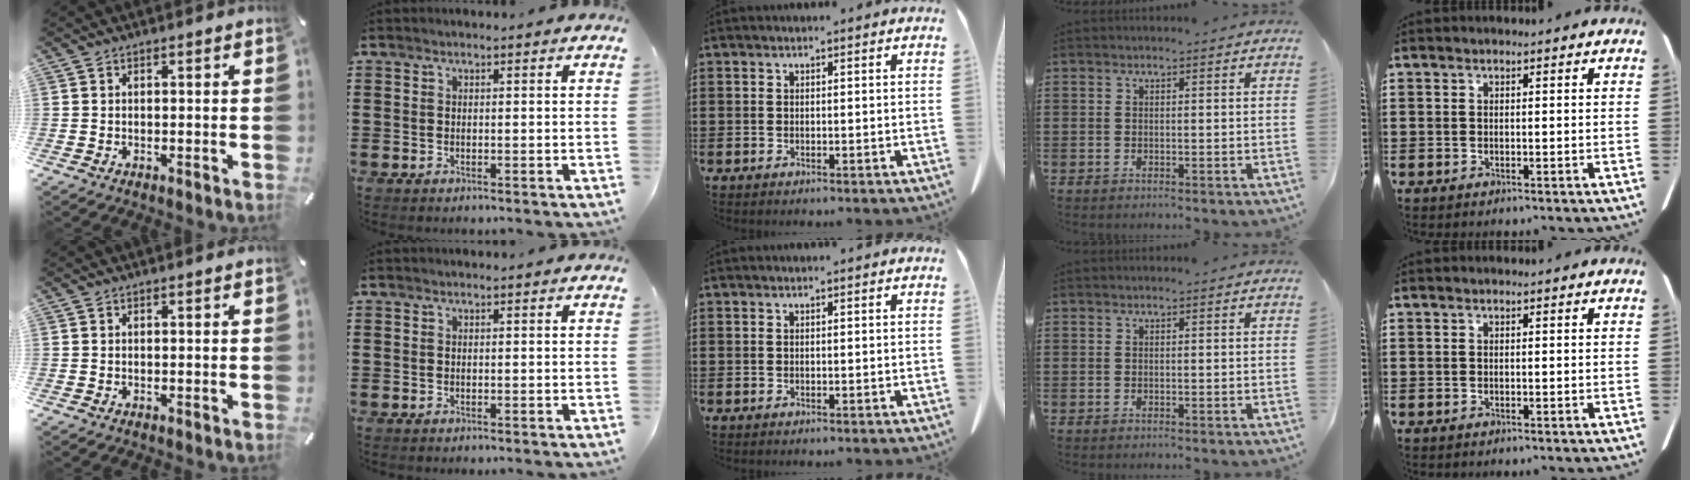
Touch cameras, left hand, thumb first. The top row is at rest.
{}